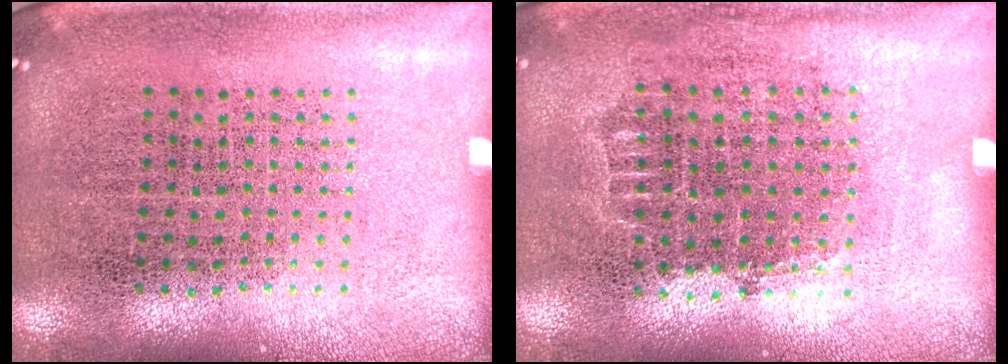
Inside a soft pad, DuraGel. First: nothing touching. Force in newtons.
{"total": 0.6, "press": 0.6, "slide": 0.2}